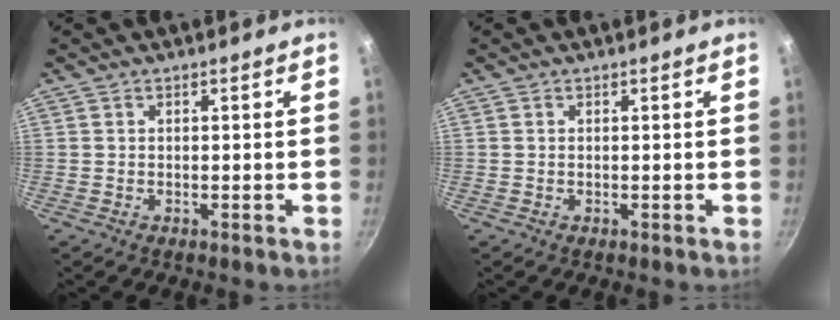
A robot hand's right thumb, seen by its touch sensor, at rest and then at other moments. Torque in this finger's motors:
{"motor_torque": [-0.58, -0.06, -0.16, 0.40, -0.03]}